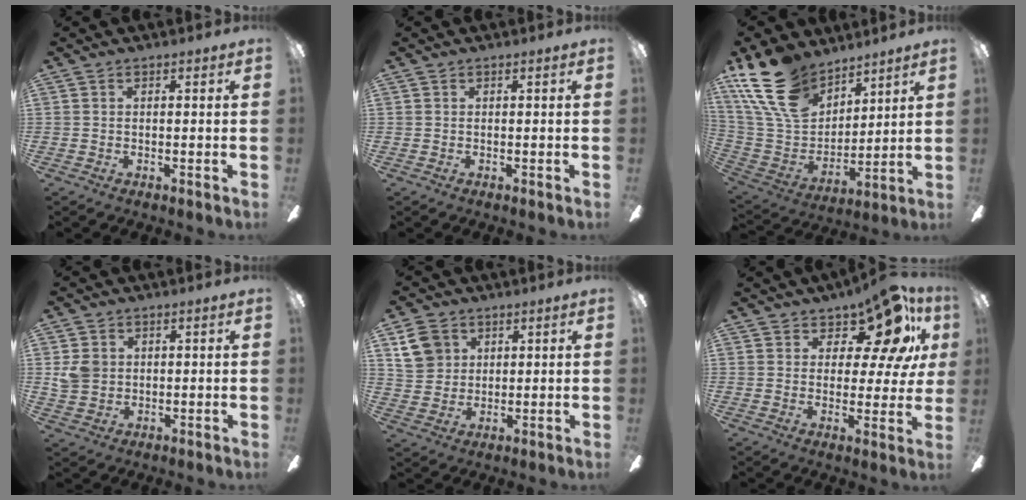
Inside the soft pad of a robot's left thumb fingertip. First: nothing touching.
{"total": 0.0}
{"total": 20.3, "force": [13.4, 11.3, 10.1], "torque": [-0.240, -0.064, 0.250]}
{"total": 4.8, "force": [1.0, 4.3, 2.1], "torque": [-0.031, 0.005, 0.018]}
{"total": 7.7, "force": [3.6, 6.3, 2.6], "torque": [-0.042, 0.000, 0.069]}
{"total": 14.3, "force": [9.4, 6.6, 8.6], "torque": [-0.127, -0.063, 0.163]}